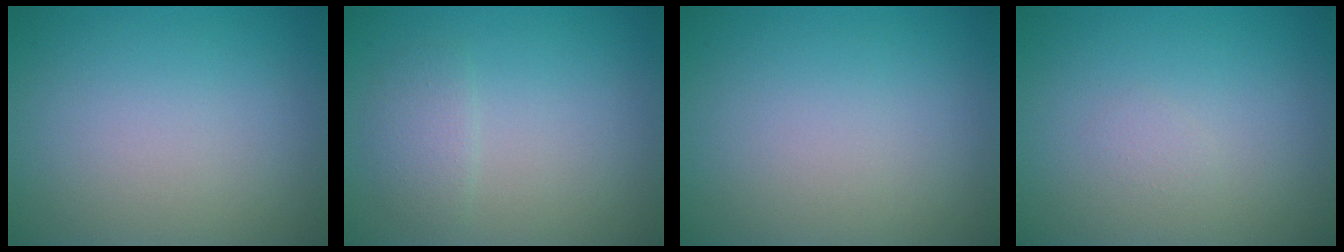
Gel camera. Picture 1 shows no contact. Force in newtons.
{"total": 1.5, "press": 1.5, "slide": 0.1}
{"total": 0.0}
{"total": 0.6, "press": 0.6, "slide": 0.0}